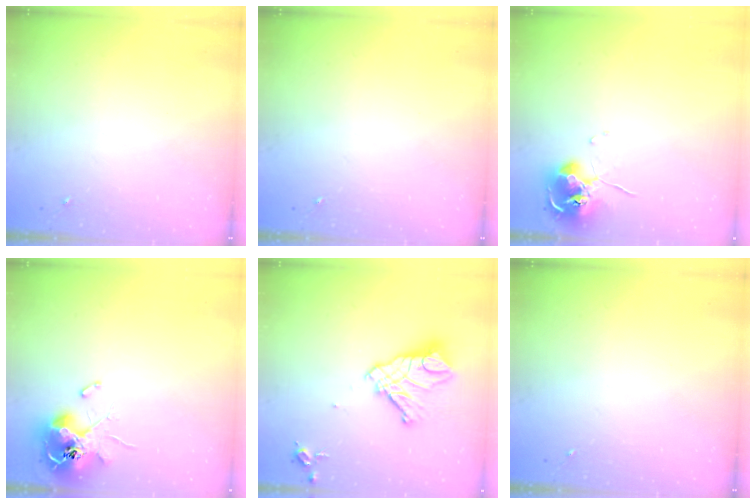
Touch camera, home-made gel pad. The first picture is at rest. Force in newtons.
{"total": 0.0}
{"total": 10.1, "press": 10.0, "slide": 0.9}
{"total": 12.4, "press": 12.4, "slide": 1.0}
{"total": 14.6, "press": 14.6, "slide": 1.5}
{"total": 0.0}